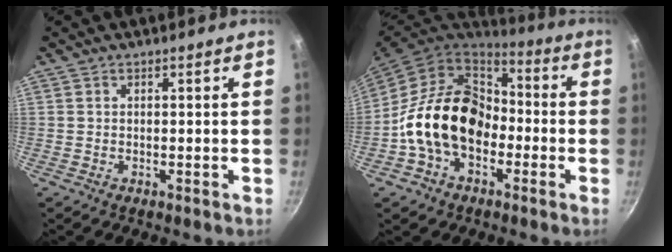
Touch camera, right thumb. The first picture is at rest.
{"total": 18.6, "force": [-3.6, 13.5, 12.3], "torque": [-0.182, 0.051, -0.074]}